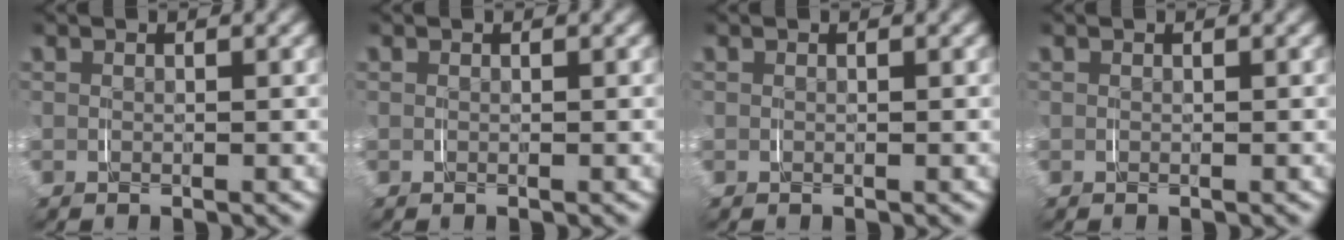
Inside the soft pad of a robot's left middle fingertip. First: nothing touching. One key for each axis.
{"total": 0.0}
{"total": 0.0}
{"total": 0.0}